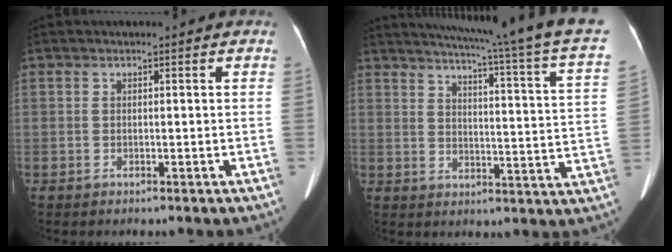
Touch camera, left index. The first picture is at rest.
{"total": 23.8, "force": [19.9, -1.2, 13.0], "torque": [-0.192, -0.057, 0.239]}